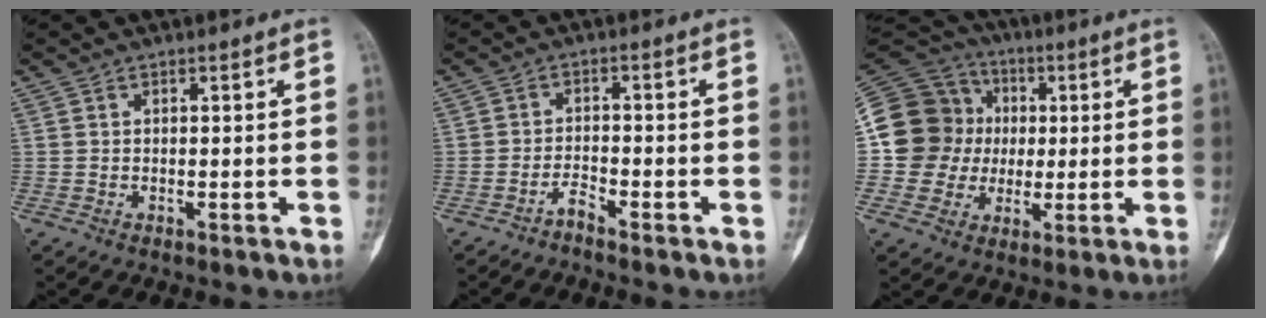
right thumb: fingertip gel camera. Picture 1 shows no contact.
{"total": 2.0, "force": [-1.9, 0.2, 0.7], "torque": [-0.017, 0.012, -0.037]}
{"total": 16.7, "force": [0.8, 15.9, 5.0], "torque": [-0.066, 0.044, 0.017]}